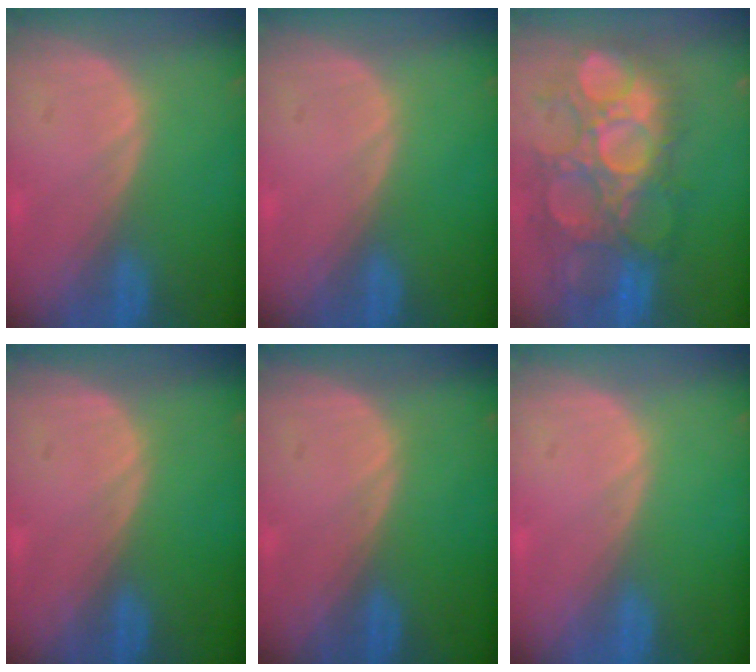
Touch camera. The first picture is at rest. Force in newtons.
{"total": 0.0}
{"total": 12.4, "press": 11.6, "slide": 4.3}
{"total": 0.0}
{"total": 0.0}
{"total": 0.0}